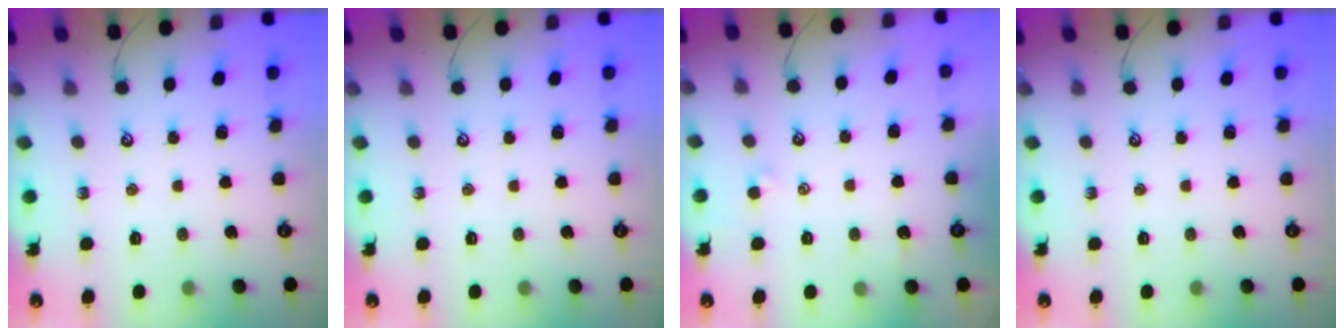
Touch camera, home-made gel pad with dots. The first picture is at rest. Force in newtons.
{"total": 0.0}
{"total": 1.4, "press": 1.3, "slide": 0.4}
{"total": 0.0}